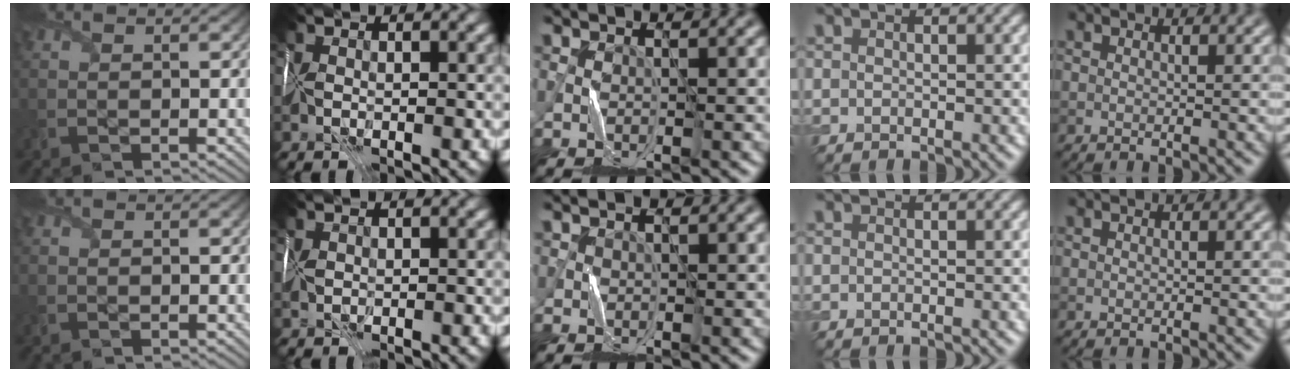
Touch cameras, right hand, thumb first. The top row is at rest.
{"index": {"total": 0.7, "force": [0.0, 0.6, 0.4], "torque": [-0.007, 0.001, -0.002]}, "ring": {"total": 0.5, "force": [-0.5, 0.0, 0.1], "torque": [0.004, 0.002, -0.008]}}